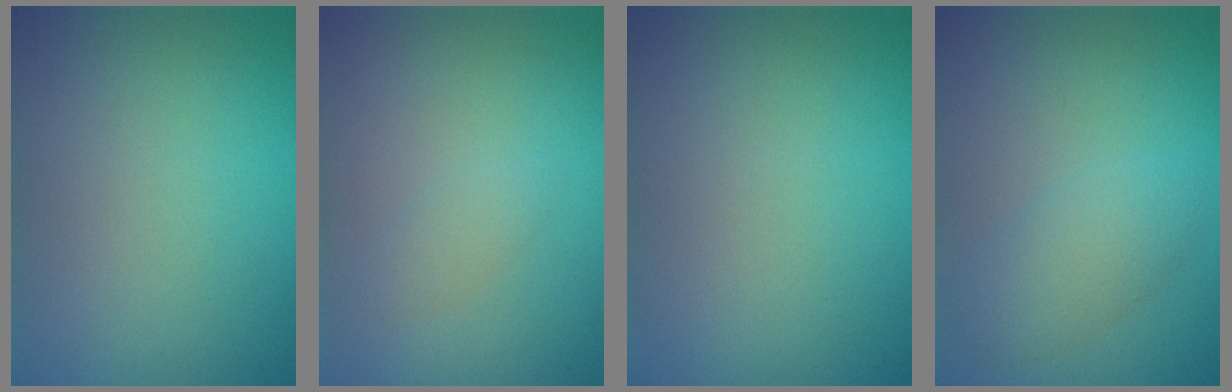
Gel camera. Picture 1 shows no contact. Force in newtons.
{"total": 1.0, "press": 1.0, "slide": 0.0}
{"total": 0.0}
{"total": 2.7, "press": 2.6, "slide": 0.1}